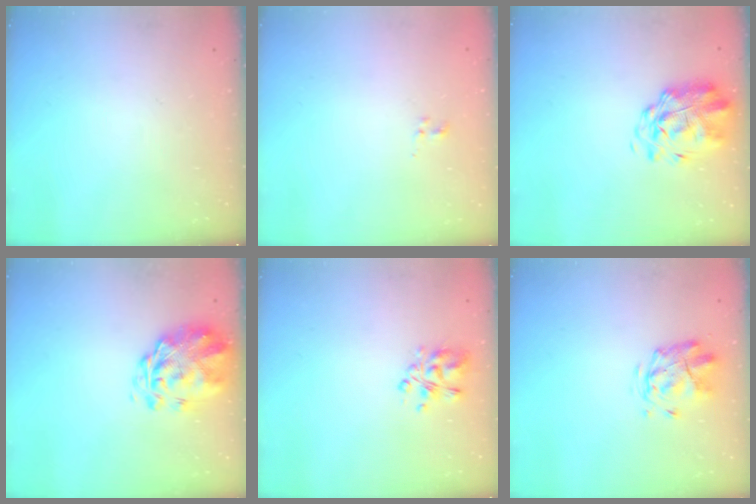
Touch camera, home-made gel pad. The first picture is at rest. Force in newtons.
{"total": 0.7, "press": 0.4, "slide": 0.6}
{"total": 2.7, "press": 2.3, "slide": 1.5}
{"total": 3.0, "press": 2.5, "slide": 1.7}
{"total": 5.7, "press": 5.5, "slide": 1.7}
{"total": 2.7, "press": 2.4, "slide": 1.2}